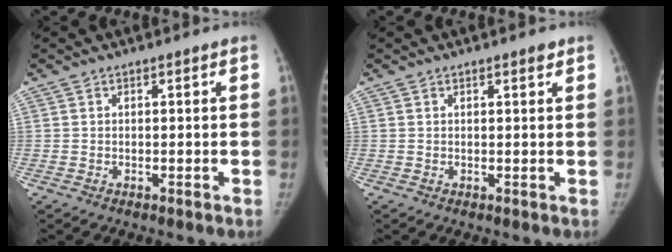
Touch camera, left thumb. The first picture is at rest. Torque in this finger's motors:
{"motor_torque": [0.30, 0.13, 0.13, -0.11, 0.02]}